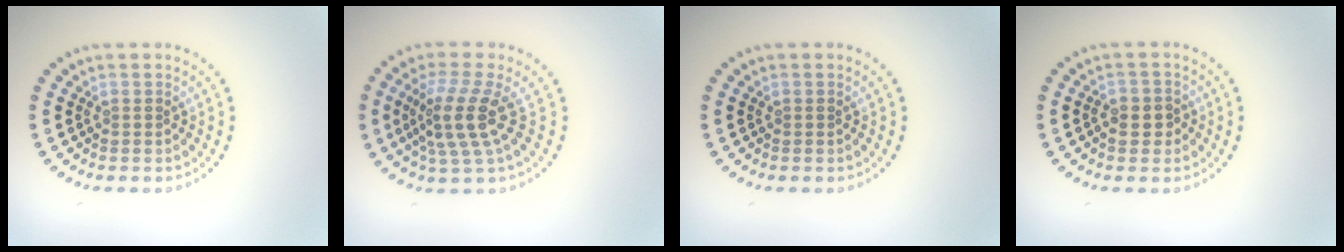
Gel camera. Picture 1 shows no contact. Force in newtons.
{"total": 4.2, "press": 3.1, "slide": 2.8}
{"total": 0.0}
{"total": 2.4, "press": 2.3, "slide": 0.9}